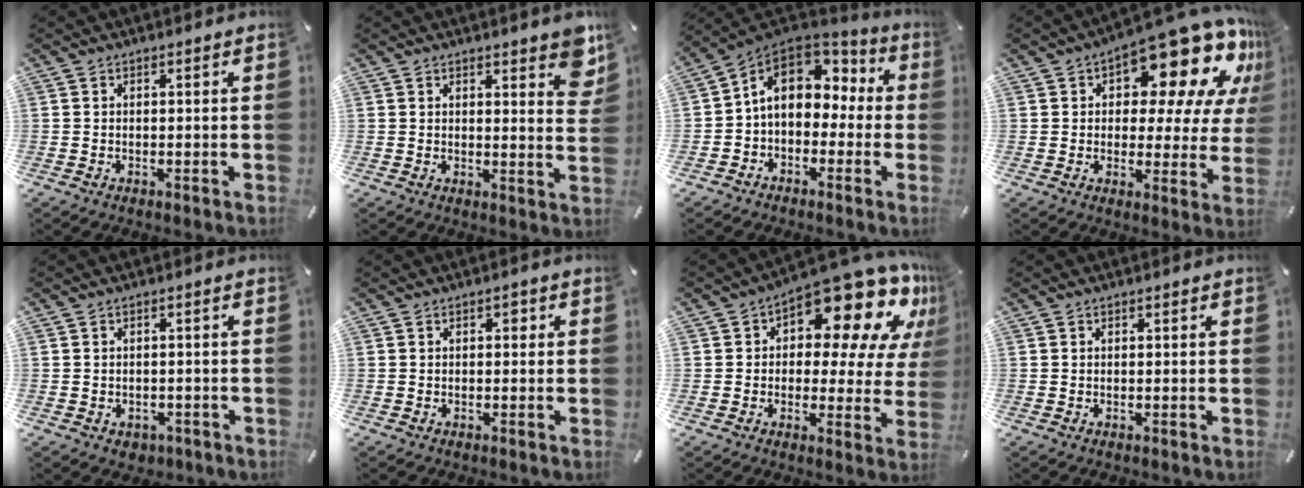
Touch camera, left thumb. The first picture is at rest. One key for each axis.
{"total": 6.3, "fx": 4.4, "fy": 2.3, "fz": 3.9, "tx": -0.040, "ty": -0.032, "tz": 0.073}
{"total": 10.8, "fx": 2.3, "fy": 8.5, "fz": 6.3, "tx": -0.127, "ty": -0.001, "tz": 0.043}
{"total": 19.8, "fx": 12.4, "fy": 8.5, "fz": 12.9, "tx": -0.172, "ty": -0.096, "tz": 0.208}
{"total": 2.1, "fx": -0.9, "fy": 1.8, "fz": 0.7, "tx": -0.010, "ty": 0.005, "tz": -0.018}
{"total": 1.3, "fx": 0.1, "fy": 1.0, "fz": 0.8, "tx": -0.009, "ty": 0.005, "tz": -0.003}
{"total": 18.5, "fx": 11.3, "fy": 8.4, "fz": 12.0, "tx": -0.160, "ty": -0.093, "tz": 0.190}
{"total": 0.0}